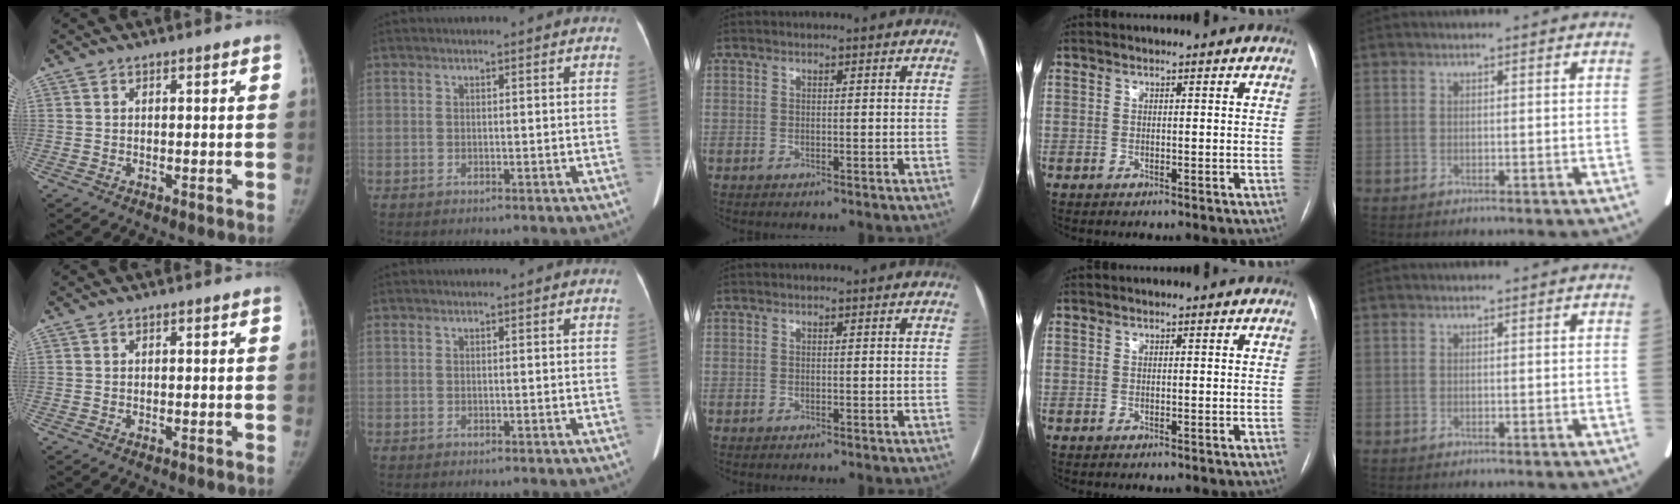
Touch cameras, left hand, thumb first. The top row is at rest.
{}